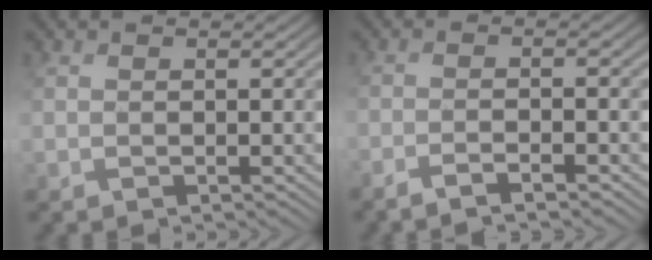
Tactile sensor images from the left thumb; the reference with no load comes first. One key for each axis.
{"total": 3.1, "fx": -2.4, "fy": 0.3, "fz": 2.0, "tx": -0.034, "ty": 0.002, "tz": -0.056}